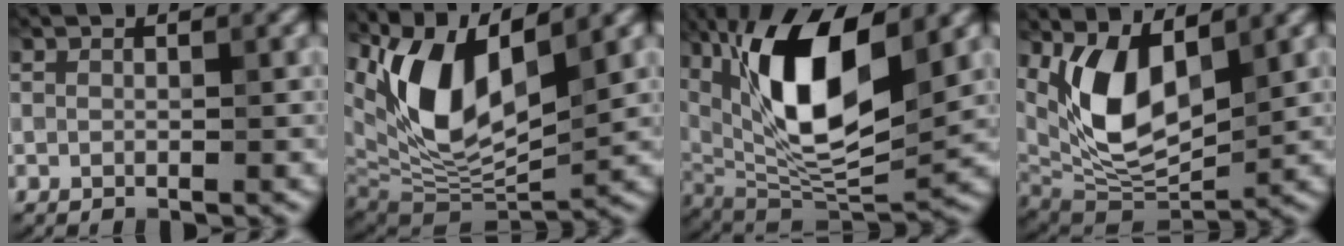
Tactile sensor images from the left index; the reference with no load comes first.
{"total": 12.0, "force": [4.7, 5.4, 9.6], "torque": [-0.192, -0.001, 0.087]}
{"total": 12.4, "force": [3.8, 4.7, 10.8], "torque": [-0.189, -0.002, 0.071]}
{"total": 8.3, "force": [2.6, 4.1, 6.7], "torque": [-0.135, -0.020, 0.050]}